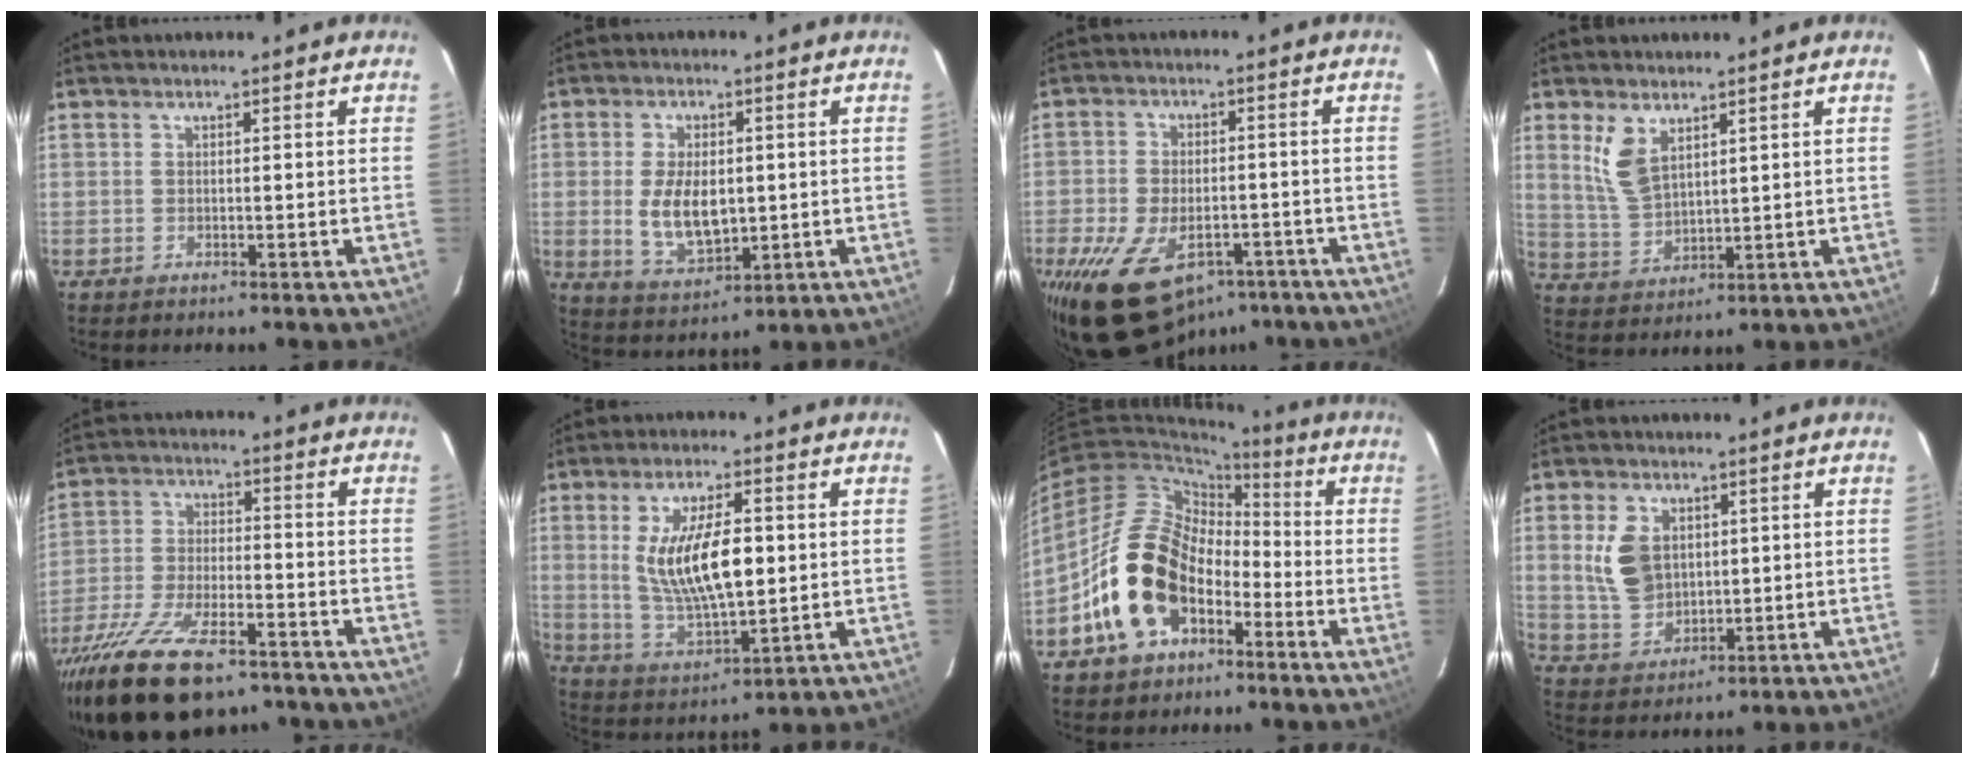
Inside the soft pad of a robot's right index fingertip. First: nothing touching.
{"total": 9.1, "force": [-0.3, 5.0, 7.6], "torque": [-0.153, -0.006, 0.006]}
{"total": 18.5, "force": [-10.6, 10.6, 10.9], "torque": [-0.239, -0.019, -0.163]}
{"total": 7.1, "force": [3.9, 3.4, 4.8], "torque": [-0.096, -0.002, 0.089]}
{"total": 20.6, "force": [-15.0, 7.7, 11.8], "torque": [-0.245, -0.040, -0.253]}
{"total": 13.9, "force": [1.4, 5.2, 12.8], "torque": [-0.238, -0.007, 0.038]}
{"total": 15.2, "force": [-6.5, 10.2, 9.3], "torque": [-0.185, 0.017, -0.102]}
{"total": 8.6, "force": [2.2, 6.0, 5.8], "torque": [-0.123, 0.006, 0.054]}